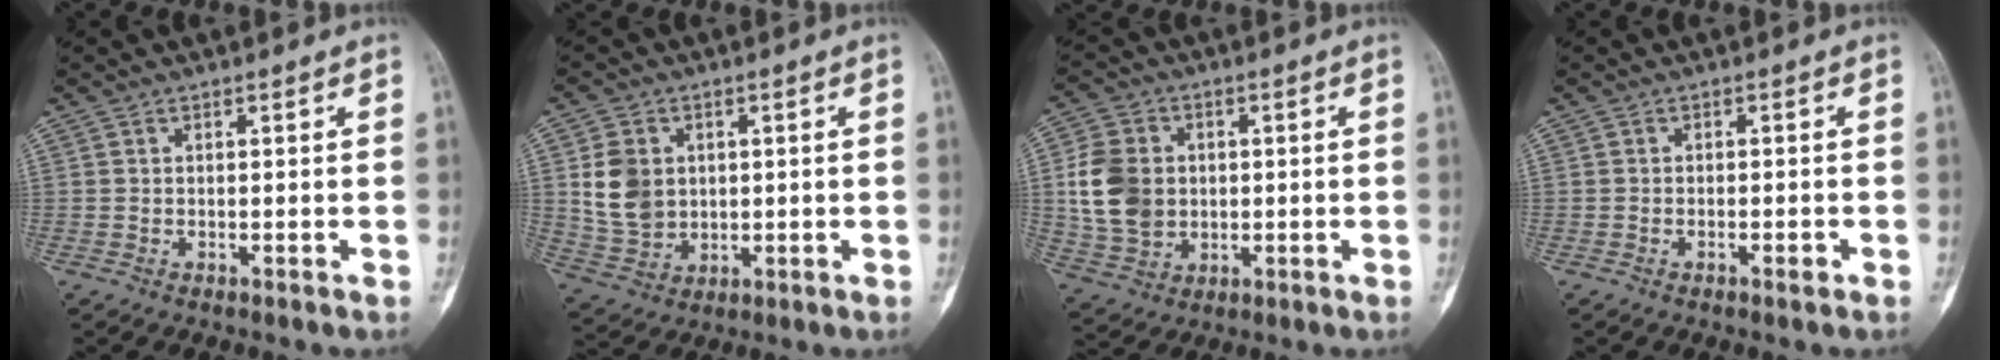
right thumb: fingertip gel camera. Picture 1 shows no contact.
{"total": 9.3, "force": [1.7, 7.5, 5.2], "torque": [-0.080, -0.006, 0.043]}
{"total": 11.8, "force": [0.8, 9.5, 6.9], "torque": [-0.118, 0.002, 0.021]}
{"total": 1.4, "force": [-0.8, 0.4, 1.1], "torque": [-0.017, 0.005, -0.012]}